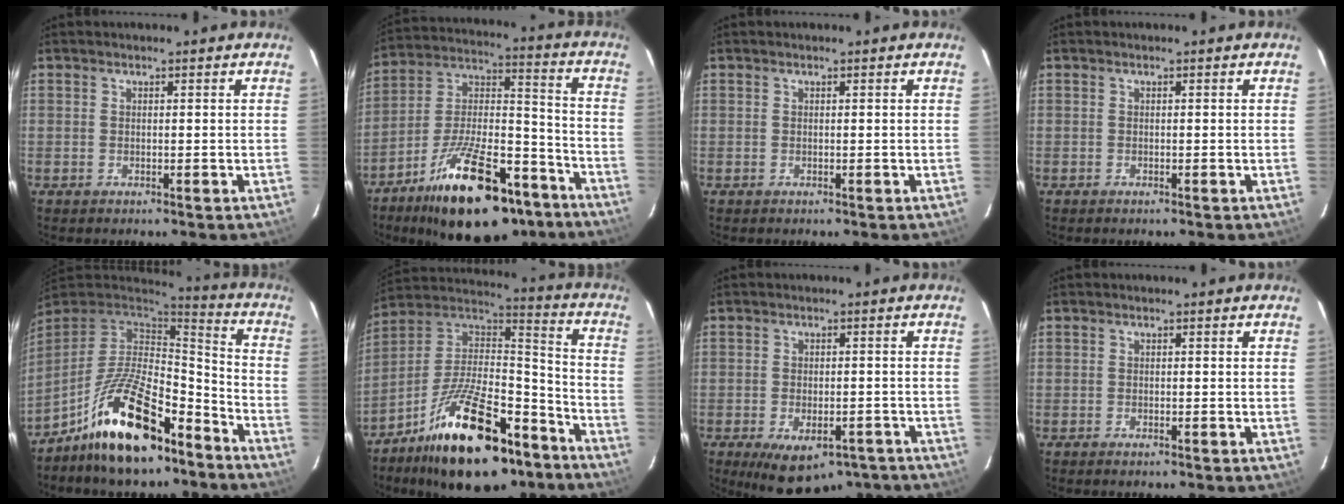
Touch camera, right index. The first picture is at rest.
{"total": 25.7, "force": [-17.0, 10.2, 16.2], "torque": [-0.278, 0.015, -0.255]}
{"total": 0.0}
{"total": 0.0}
{"total": 20.2, "force": [-12.8, 8.1, 13.3], "torque": [-0.254, 0.007, -0.218]}
{"total": 25.6, "force": [-15.6, 11.1, 17.1], "torque": [-0.305, 0.011, -0.241]}
{"total": 13.6, "force": [-9.0, 6.6, 7.7], "torque": [-0.137, -0.013, -0.116]}
{"total": 1.1, "force": [-0.8, 0.4, 0.6], "torque": [-0.010, -0.003, -0.016]}